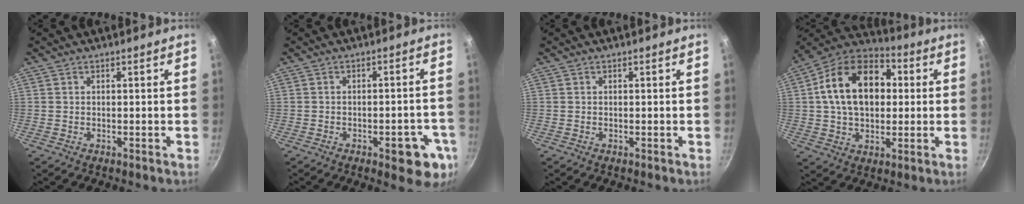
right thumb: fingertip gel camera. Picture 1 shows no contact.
{"total": 9.4, "force": [-3.7, 3.8, 7.8], "torque": [-0.066, 0.016, -0.040]}
{"total": 0.0}
{"total": 18.8, "force": [2.8, 12.9, 13.4], "torque": [-0.197, 0.028, 0.031]}